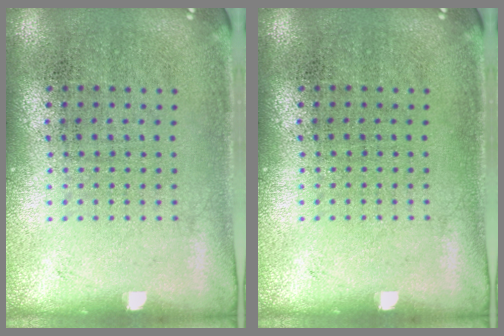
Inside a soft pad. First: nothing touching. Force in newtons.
{"total": 0.0}